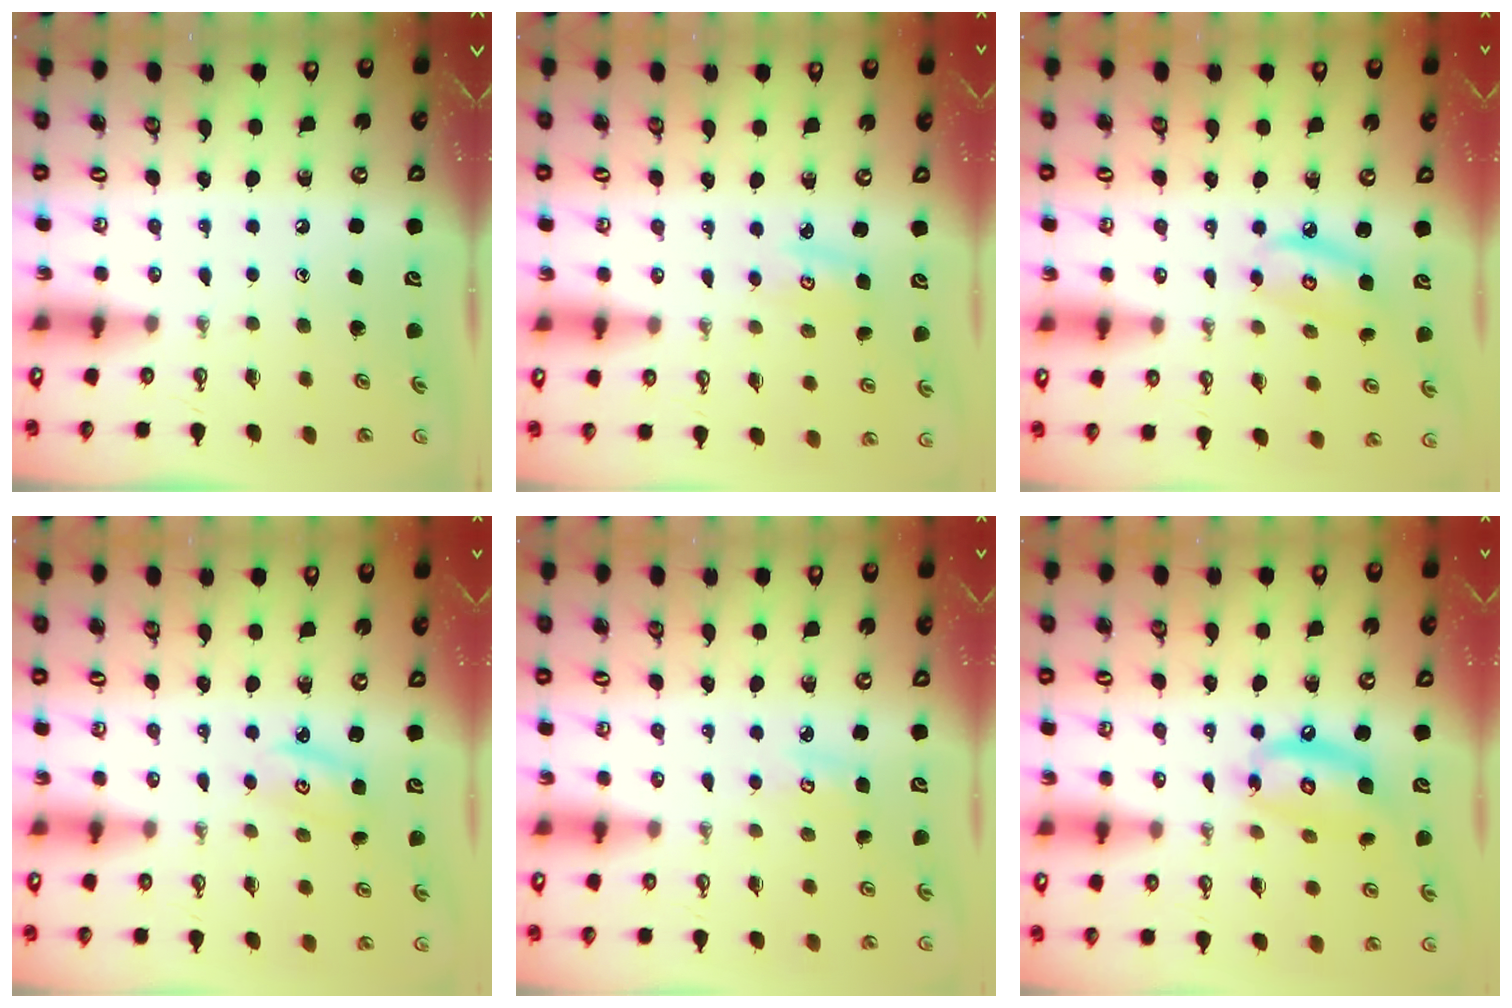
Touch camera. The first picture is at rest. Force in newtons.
{"total": 2.3, "press": 2.3, "slide": 0.2}
{"total": 6.7, "press": 6.6, "slide": 0.4}
{"total": 2.2, "press": 2.2, "slide": 0.2}
{"total": 3.9, "press": 3.9, "slide": 0.3}
{"total": 12.8, "press": 12.7, "slide": 1.5}